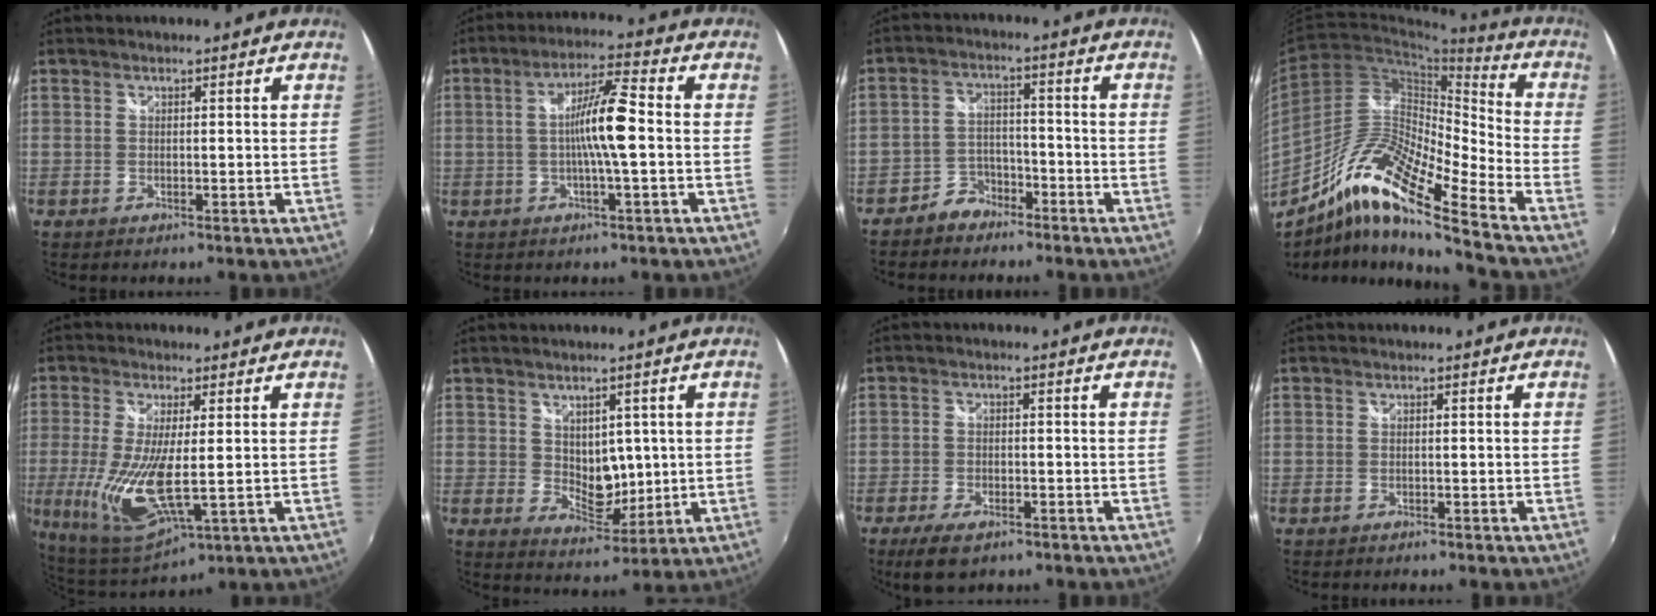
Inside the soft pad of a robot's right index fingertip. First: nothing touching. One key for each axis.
{"total": 8.6, "fx": -0.8, "fy": 0.3, "fz": 8.5, "tx": -0.154, "ty": 0.010, "tz": -0.016}
{"total": 5.5, "fx": -4.1, "fy": 3.6, "fz": 0.6, "tx": -0.020, "ty": 0.022, "tz": -0.072}
{"total": 15.3, "fx": -10.7, "fy": 1.3, "fz": 10.8, "tx": -0.192, "ty": 0.006, "tz": -0.217}
{"total": 13.6, "fx": -1.1, "fy": 4.0, "fz": 12.9, "tx": -0.275, "ty": -0.027, "tz": -0.012}
{"total": 6.0, "fx": 1.3, "fy": 4.5, "fz": 3.8, "tx": -0.054, "ty": -0.008, "tz": 0.034}
{"total": 6.1, "fx": -4.3, "fy": 2.5, "fz": 3.5, "tx": -0.089, "ty": -0.015, "tz": -0.075}
{"total": 0.6, "fx": -0.6, "fy": 0.2, "fz": 0.2, "tx": -0.005, "ty": -0.003, "tz": -0.011}